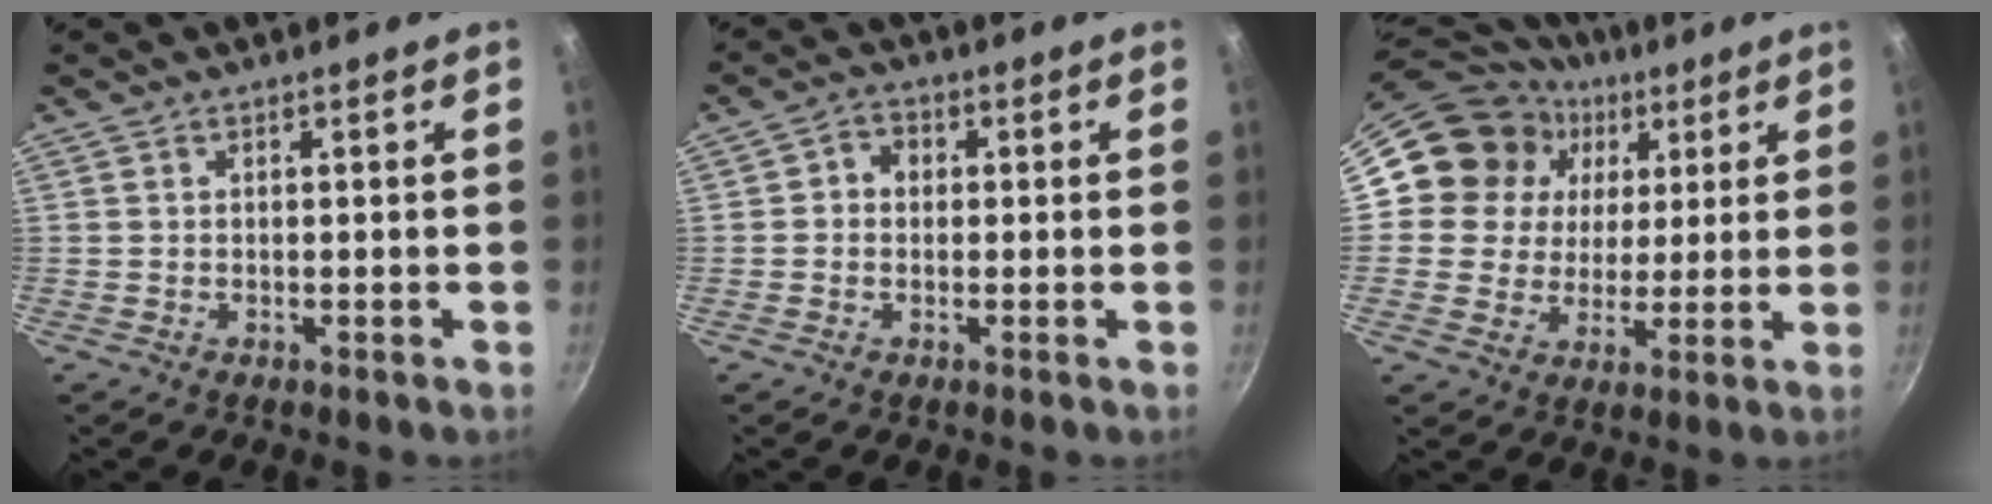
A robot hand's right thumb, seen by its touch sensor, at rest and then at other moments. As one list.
[{"total": 3.4, "force": [0.3, 2.9, 1.7], "torque": [-0.014, 0.005, -0.006]}, {"total": 14.9, "force": [5.7, 12.9, 4.8], "torque": [-0.062, -0.006, 0.088]}]